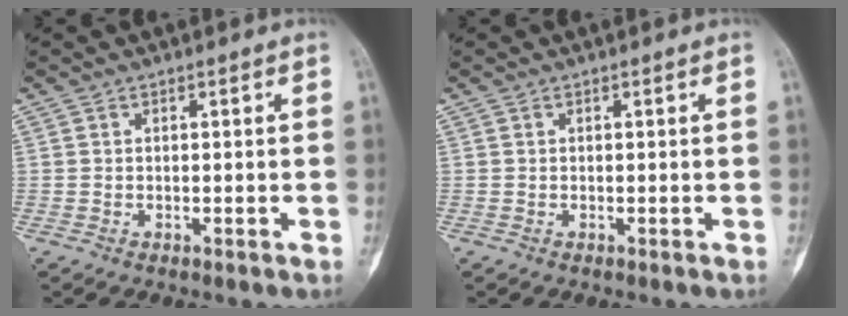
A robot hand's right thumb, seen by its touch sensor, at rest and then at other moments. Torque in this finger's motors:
{"motor_torque": [0.02, 0.00, 0.05, 0.00, 0.01]}